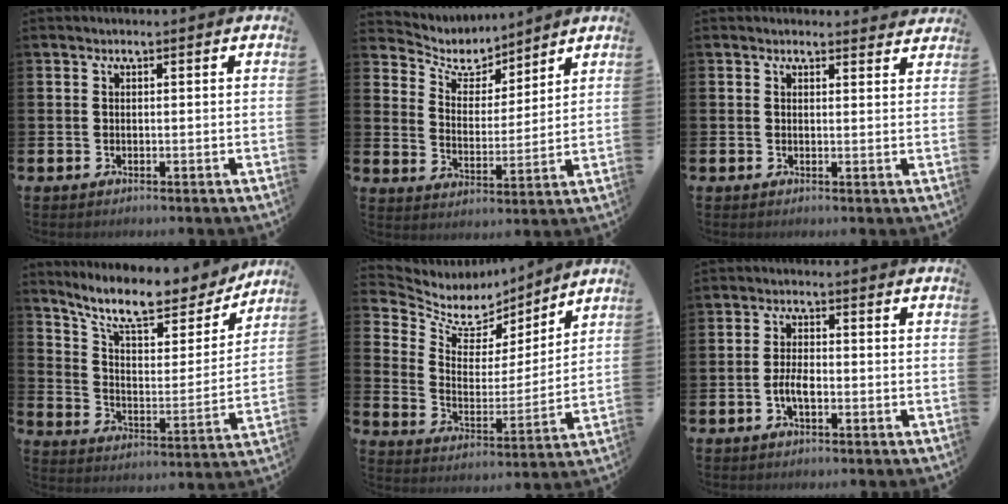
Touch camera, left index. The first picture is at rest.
{"total": 5.9, "force": [5.4, 2.2, 0.8], "torque": [-0.055, -0.034, 0.092]}
{"total": 1.5, "force": [1.5, 0.3, 0.0], "torque": [0.011, -0.008, 0.024]}
{"total": 11.3, "force": [9.8, 3.2, 4.8], "torque": [-0.118, -0.065, 0.168]}
{"total": 6.8, "force": [5.9, 3.3, 0.9], "torque": [-0.058, -0.045, 0.102]}
{"total": 3.0, "force": [-0.9, 1.3, 2.5], "torque": [-0.039, 0.002, -0.018]}